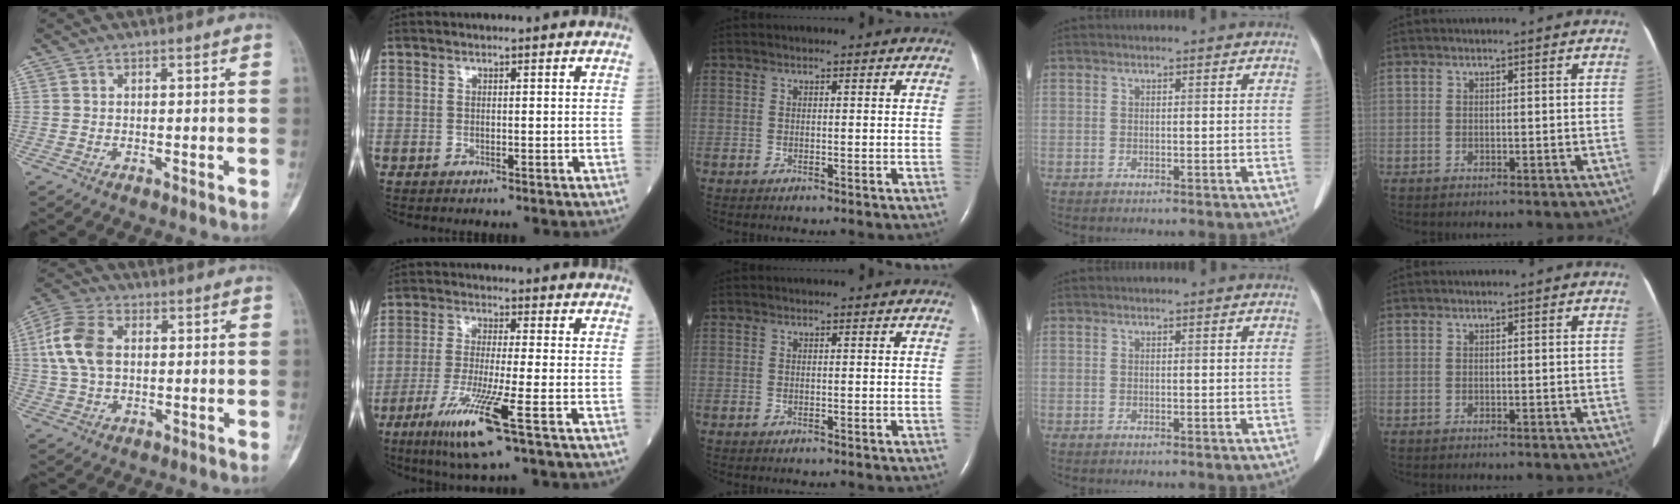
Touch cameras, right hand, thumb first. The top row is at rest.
{"thumb": {"total": 10.6, "force": [1.6, 6.8, 7.9], "torque": [-0.171, 0.015, 0.030]}, "index": {"total": 10.7, "force": [-5.1, -0.2, 9.3], "torque": [-0.187, -0.032, -0.097]}}